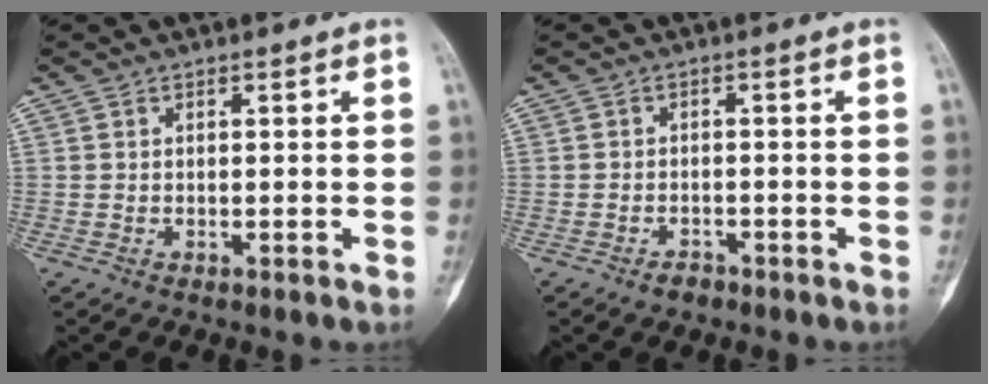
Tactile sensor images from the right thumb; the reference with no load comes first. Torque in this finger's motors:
{"motor_torque": [0.41, 0.19, 0.21, -0.06, 0.06]}